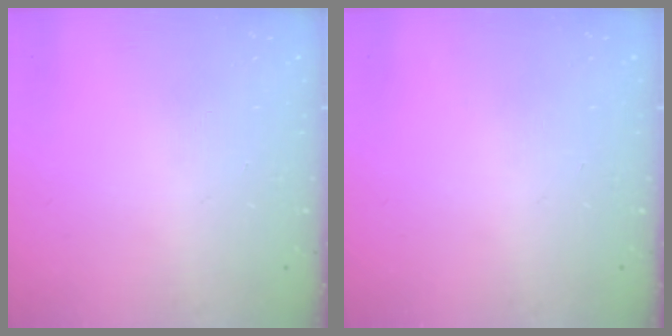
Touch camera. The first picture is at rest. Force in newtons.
{"total": 0.0}